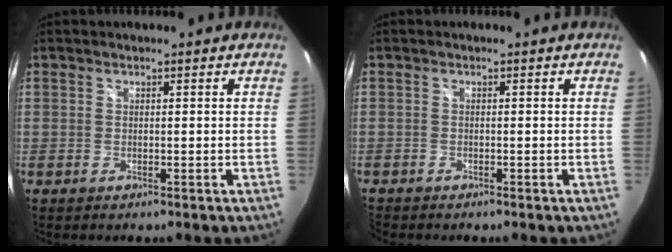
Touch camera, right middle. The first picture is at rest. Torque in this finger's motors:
{"motor_torque": [-0.34, -0.40, 0.05, -0.01]}